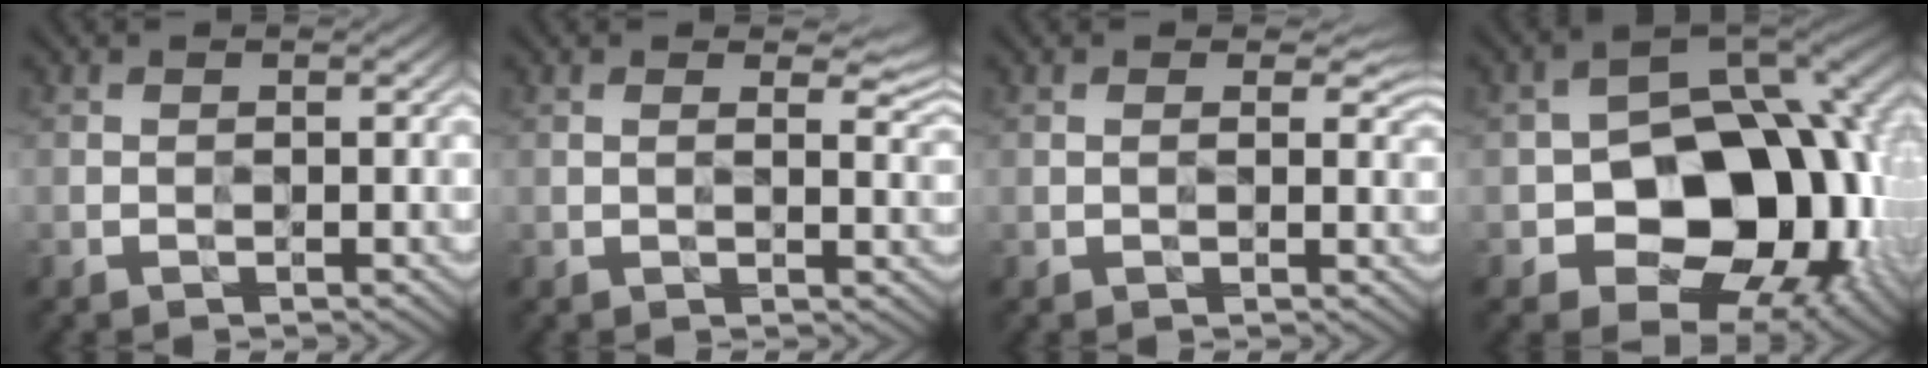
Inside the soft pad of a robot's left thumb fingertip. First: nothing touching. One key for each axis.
{"total": 3.0, "fx": 1.5, "fy": 1.1, "fz": 2.4, "tx": -0.043, "ty": -0.005, "tz": 0.026}
{"total": 1.8, "fx": 0.9, "fy": 1.0, "fz": 1.2, "tx": -0.022, "ty": -0.004, "tz": 0.016}
{"total": 15.8, "fx": -3.6, "fy": 11.5, "fz": 10.3, "tx": -0.122, "ty": -0.026, "tz": -0.059}